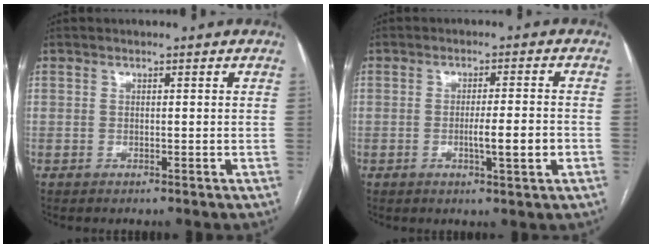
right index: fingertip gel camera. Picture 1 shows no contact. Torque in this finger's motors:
{"motor_torque": [0.87, -0.28, 0.49, 0.08]}